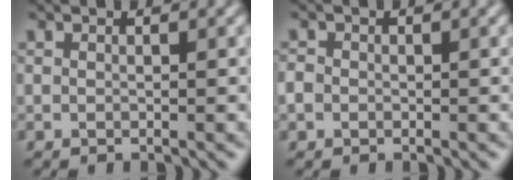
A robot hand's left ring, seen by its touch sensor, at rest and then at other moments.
{"total": 1.4, "force": [-0.5, 1.2, 0.3], "torque": [-0.005, 0.003, -0.008]}